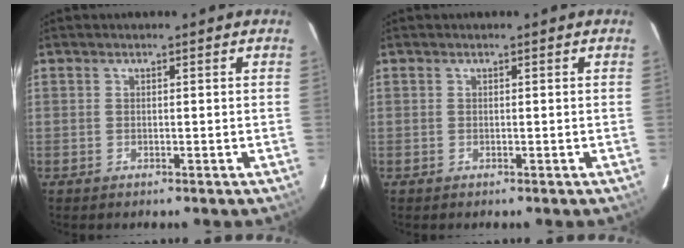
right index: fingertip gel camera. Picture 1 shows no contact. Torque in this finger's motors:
{"motor_torque": [0.00, 0.00, 0.00, 0.00]}